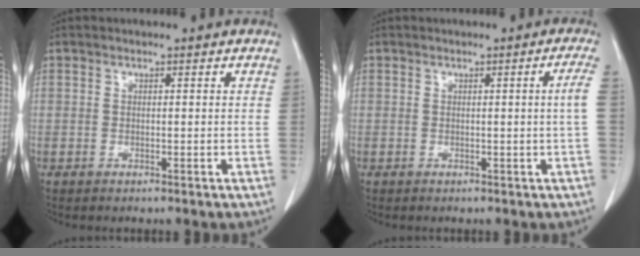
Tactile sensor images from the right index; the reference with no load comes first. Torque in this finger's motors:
{"motor_torque": [0.23, -0.10, 0.13, 0.02]}